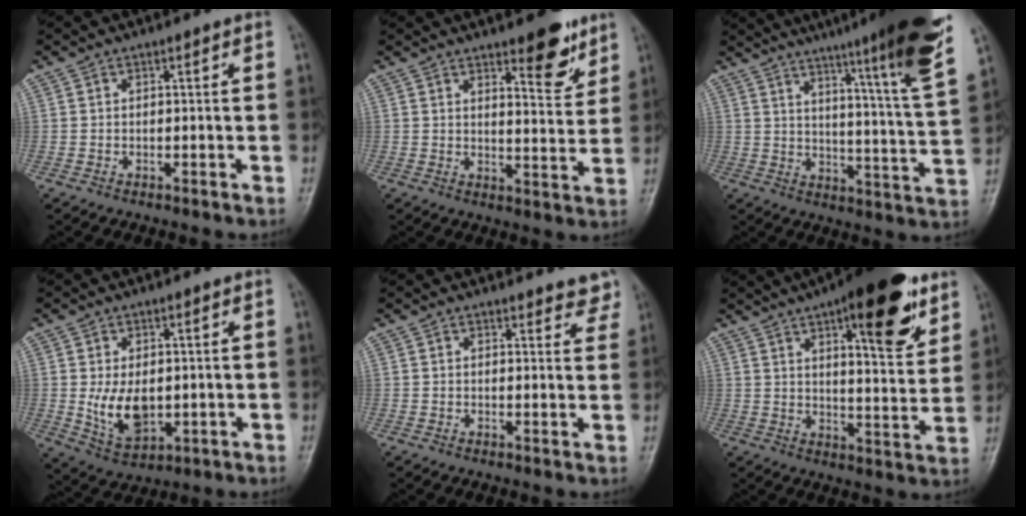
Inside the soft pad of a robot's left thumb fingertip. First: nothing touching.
{"total": 8.5, "force": [5.6, 2.9, 5.7], "torque": [-0.053, -0.039, 0.078]}
{"total": 22.7, "force": [16.2, -0.1, 16.0], "torque": [-0.213, -0.091, 0.219]}
{"total": 8.7, "force": [-0.1, 5.5, 6.8], "torque": [-0.104, -0.016, 0.015]}
{"total": 4.7, "force": [4.4, 1.6, 0.8], "torque": [0.023, -0.024, 0.035]}
{"total": 18.4, "force": [10.0, 6.1, 14.2], "torque": [-0.164, -0.043, 0.142]}